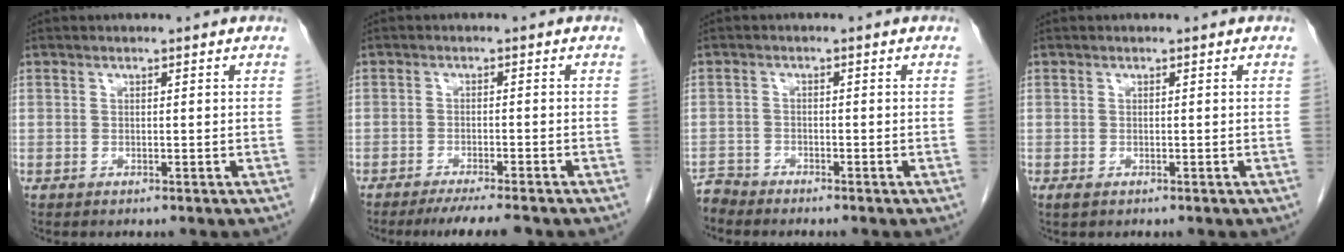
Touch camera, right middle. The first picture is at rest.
{"total": 6.2, "force": [-5.3, -0.1, 3.2], "torque": [-0.043, -0.016, -0.081]}
{"total": 2.3, "force": [-2.2, 0.0, -0.7], "torque": [0.018, -0.010, -0.043]}
{"total": 0.6, "force": [-0.3, 0.3, 0.4], "torque": [-0.009, -0.001, -0.002]}